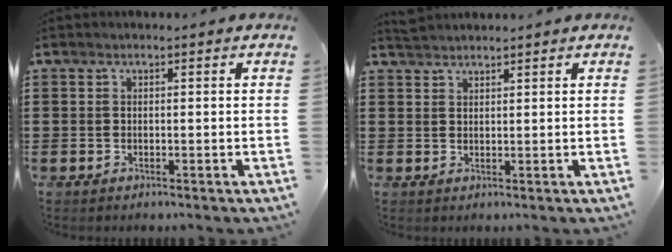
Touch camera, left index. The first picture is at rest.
{"total": 1.6, "force": [1.6, 0.0, 0.1], "torque": [-0.006, 0.001, 0.032]}